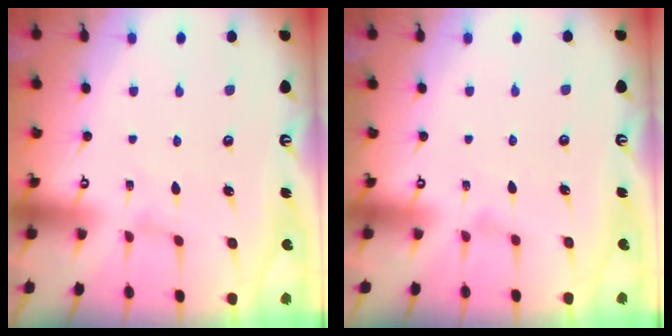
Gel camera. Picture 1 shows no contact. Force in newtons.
{"total": 0.0}